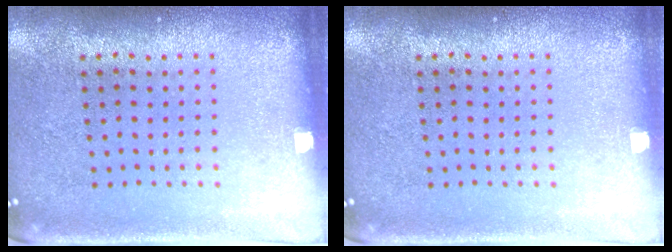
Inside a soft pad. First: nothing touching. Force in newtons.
{"total": 0.0}